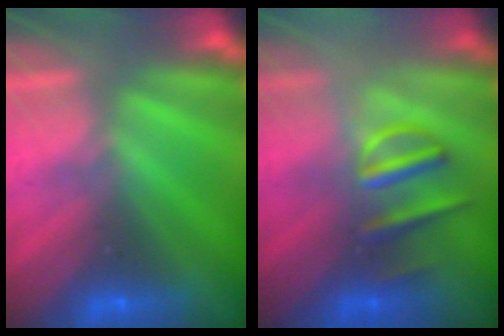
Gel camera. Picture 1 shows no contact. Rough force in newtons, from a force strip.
{"total": 3.1}